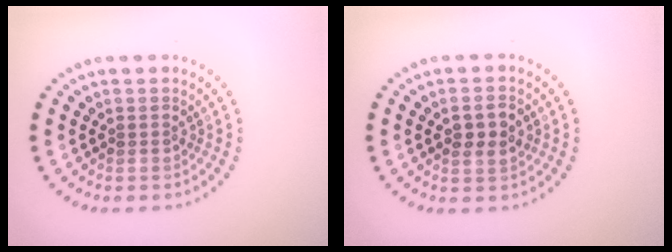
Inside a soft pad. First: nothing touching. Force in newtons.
{"total": 2.4, "press": 2.4, "slide": 0.3}